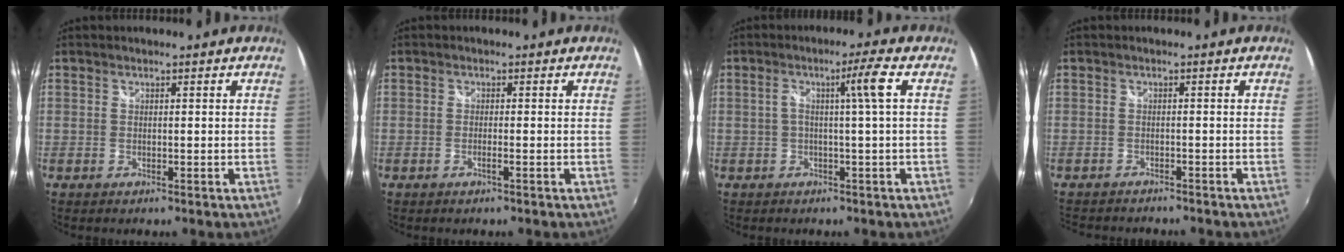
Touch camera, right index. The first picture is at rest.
{"total": 1.3, "force": [-0.6, -0.2, 1.1], "torque": [-0.020, -0.002, -0.013]}
{"total": 4.7, "force": [0.4, -1.3, 4.5], "torque": [-0.078, 0.004, 0.009]}
{"total": 5.4, "force": [-5.1, 1.4, 1.5], "torque": [-0.045, -0.011, -0.078]}